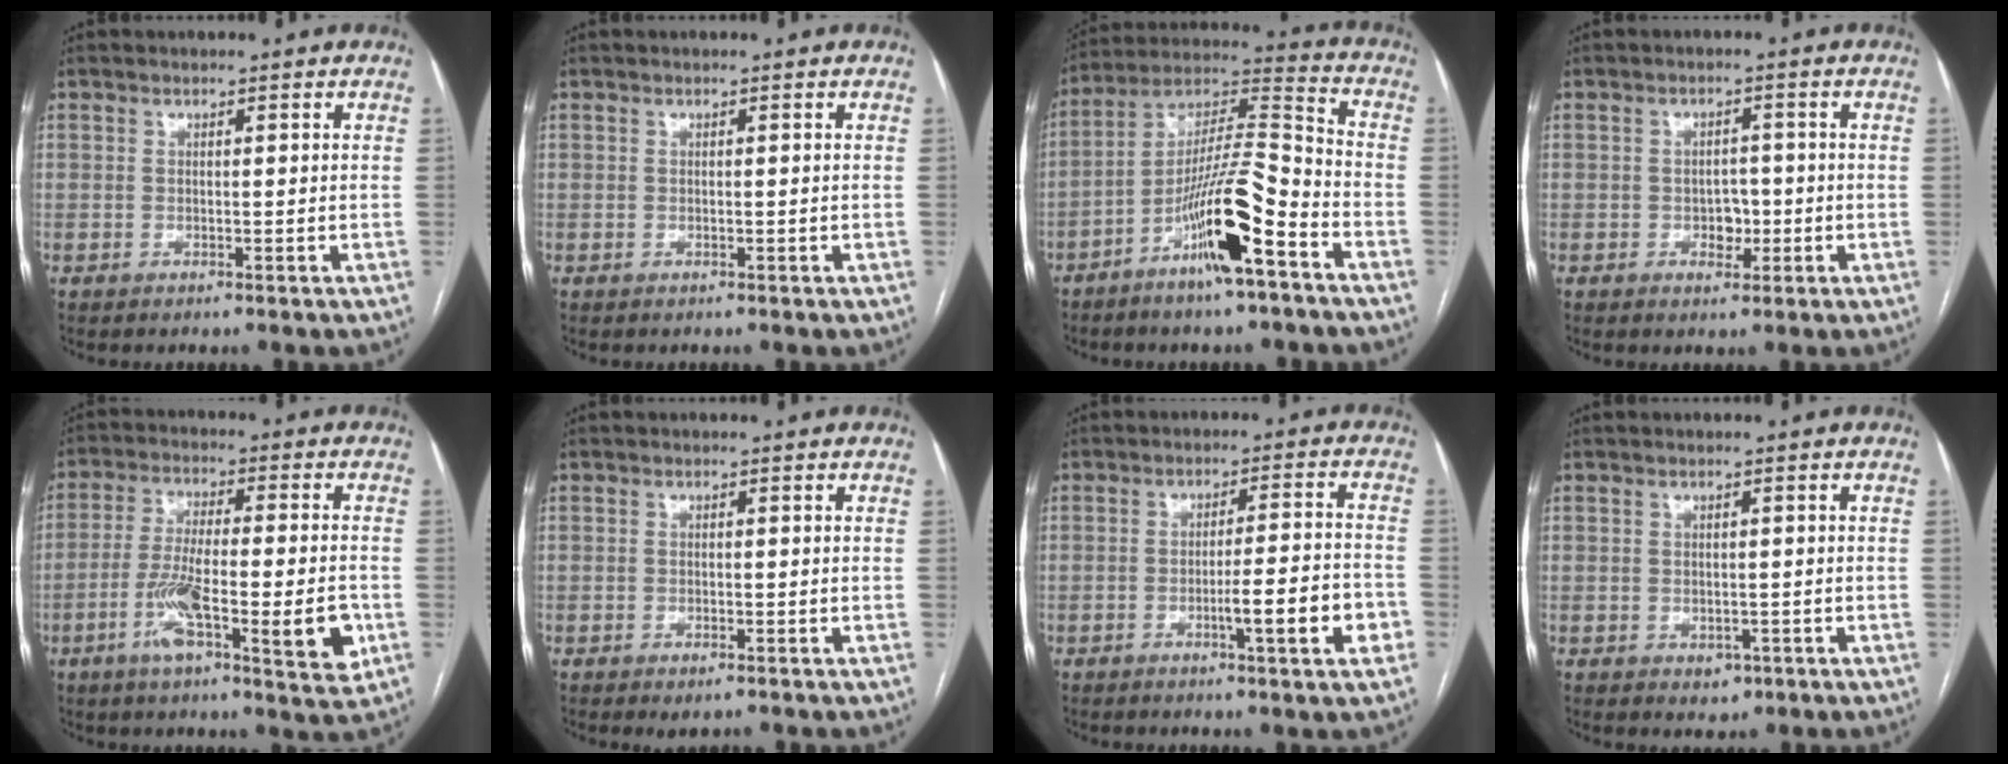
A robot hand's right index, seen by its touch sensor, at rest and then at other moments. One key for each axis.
{"total": 0.0}
{"total": 15.3, "fx": -7.8, "fy": 1.6, "fz": 13.1, "tx": -0.246, "ty": 0.001, "tz": -0.136}
{"total": 3.0, "fx": -0.8, "fy": 2.1, "fz": 2.1, "tx": -0.023, "ty": 0.007, "tz": -0.006}
{"total": 13.9, "fx": -4.6, "fy": 2.2, "fz": 13.0, "tx": -0.218, "ty": -0.004, "tz": -0.070}
{"total": 1.7, "fx": -1.0, "fy": 0.5, "fz": 1.2, "tx": -0.016, "ty": -0.003, "tz": -0.010}
{"total": 8.4, "fx": -3.2, "fy": 0.2, "fz": 7.7, "tx": -0.109, "ty": 0.004, "tz": -0.044}
{"total": 2.2, "fx": -0.8, "fy": 1.7, "fz": 1.1, "tx": -0.008, "ty": 0.001, "tz": -0.002}